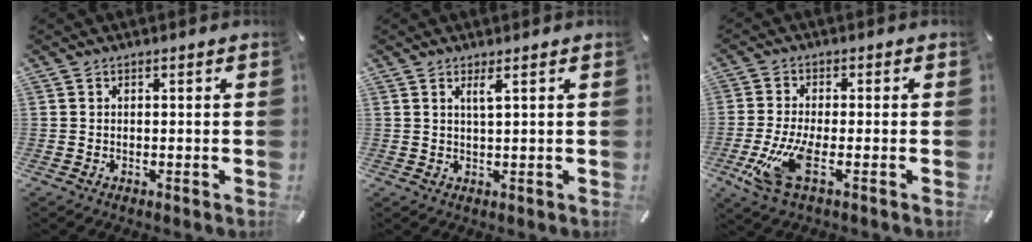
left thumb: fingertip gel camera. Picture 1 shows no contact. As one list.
[{"total": 2.3, "force": [1.2, 0.0, 2.0], "torque": [-0.042, -0.002, 0.020]}, {"total": 10.4, "force": [-3.2, 3.8, 9.1], "torque": [-0.194, -0.013, -0.053]}]